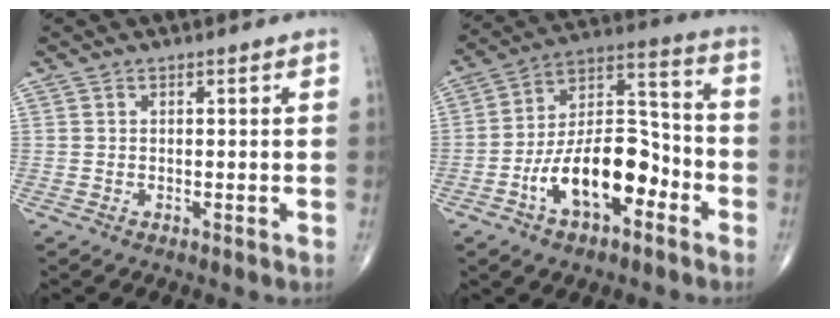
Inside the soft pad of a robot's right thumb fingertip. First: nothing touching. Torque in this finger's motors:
{"motor_torque": [2.53, 2.33, 1.40, -0.95, 0.15]}